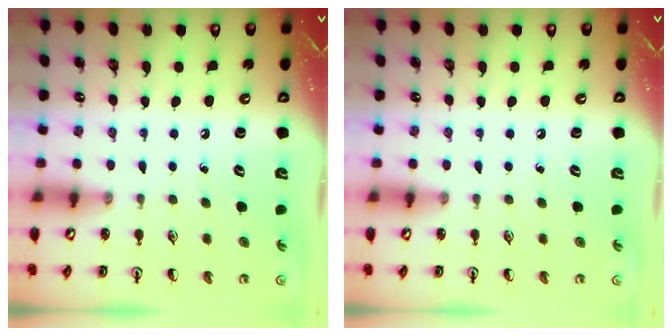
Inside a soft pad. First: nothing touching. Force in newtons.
{"total": 0.0}